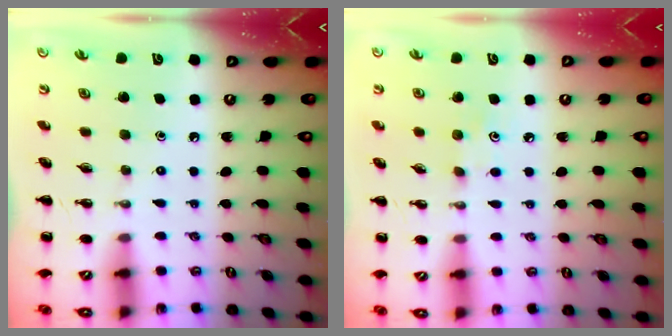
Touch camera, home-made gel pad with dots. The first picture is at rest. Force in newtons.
{"total": 2.6, "press": 2.4, "slide": 0.9}